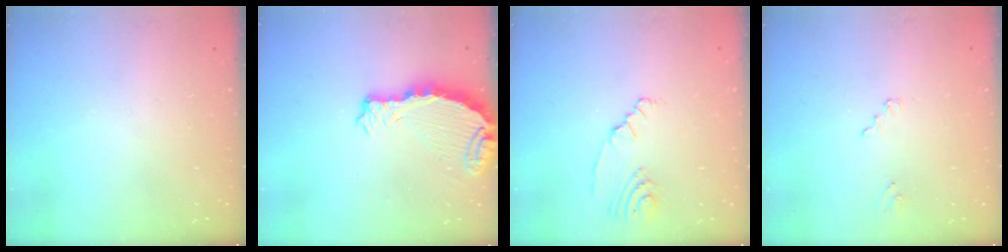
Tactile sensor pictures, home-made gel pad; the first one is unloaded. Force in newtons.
{"total": 8.0, "press": 7.9, "slide": 1.0}
{"total": 2.3, "press": 2.3, "slide": 0.3}
{"total": 1.0, "press": 1.0, "slide": 0.1}